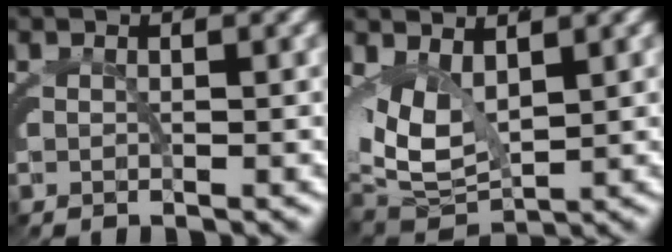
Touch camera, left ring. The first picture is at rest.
{"total": 8.1, "force": [0.4, 5.9, 5.5], "torque": [-0.123, -0.036, 0.025]}